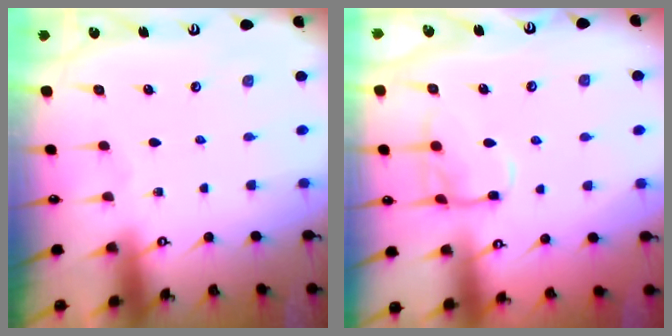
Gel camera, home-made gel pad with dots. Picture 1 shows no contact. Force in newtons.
{"total": 10.3, "press": 10.2, "slide": 0.8}